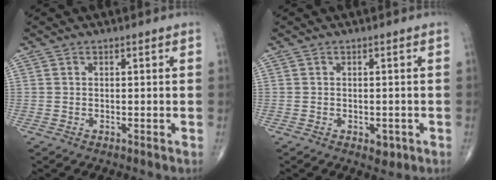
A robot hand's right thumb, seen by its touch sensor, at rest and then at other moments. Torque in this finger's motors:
{"motor_torque": [2.70, 2.30, 0.25, -0.40, -0.05]}